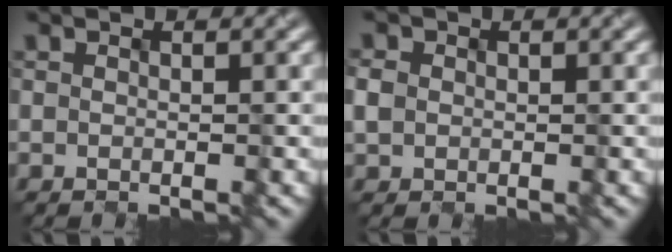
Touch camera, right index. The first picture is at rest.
{"total": 1.3, "force": [-0.3, 1.2, 0.2], "torque": [-0.007, 0.000, -0.003]}